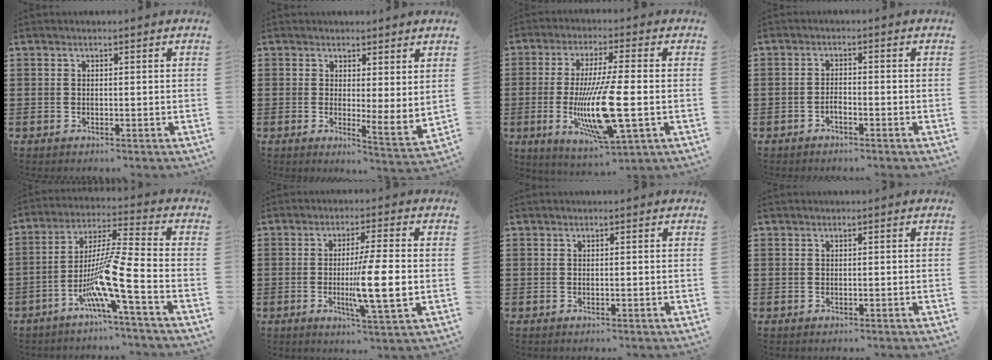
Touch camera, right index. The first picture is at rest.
{"total": 3.0, "force": [2.3, 0.6, 1.9], "torque": [-0.031, -0.018, 0.040]}
{"total": 13.6, "force": [-2.5, 2.6, 13.1], "torque": [-0.271, -0.026, -0.050]}
{"total": 1.5, "force": [-1.1, 0.3, 0.9], "torque": [-0.020, -0.001, -0.021]}
{"total": 10.2, "force": [-5.0, 0.0, 8.9], "torque": [-0.186, -0.015, -0.103]}
{"total": 9.5, "force": [-1.2, 0.7, 9.4], "torque": [-0.170, -0.014, -0.023]}
{"total": 0.0}
{"total": 0.0}